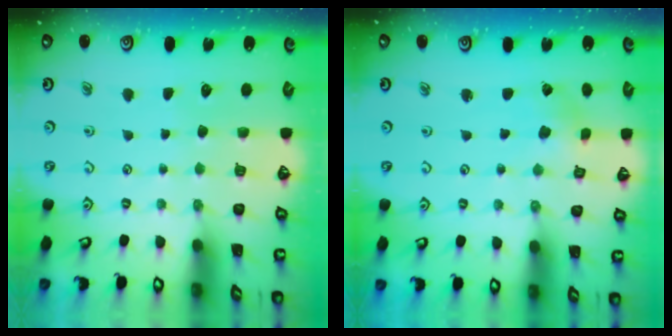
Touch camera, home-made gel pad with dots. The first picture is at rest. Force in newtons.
{"total": 1.0, "press": 1.0, "slide": 0.0}